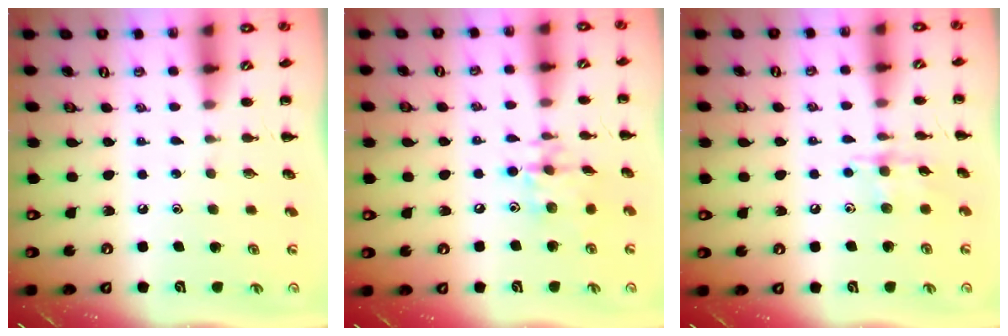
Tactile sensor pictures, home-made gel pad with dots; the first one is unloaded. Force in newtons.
{"total": 9.7, "press": 9.6, "slide": 0.9}
{"total": 8.7, "press": 8.7, "slide": 0.7}